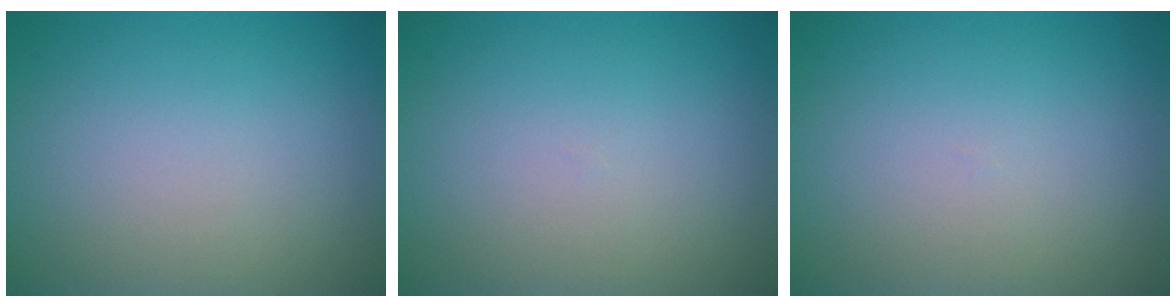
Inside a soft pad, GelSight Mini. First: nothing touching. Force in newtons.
{"total": 0.0}
{"total": 0.0}